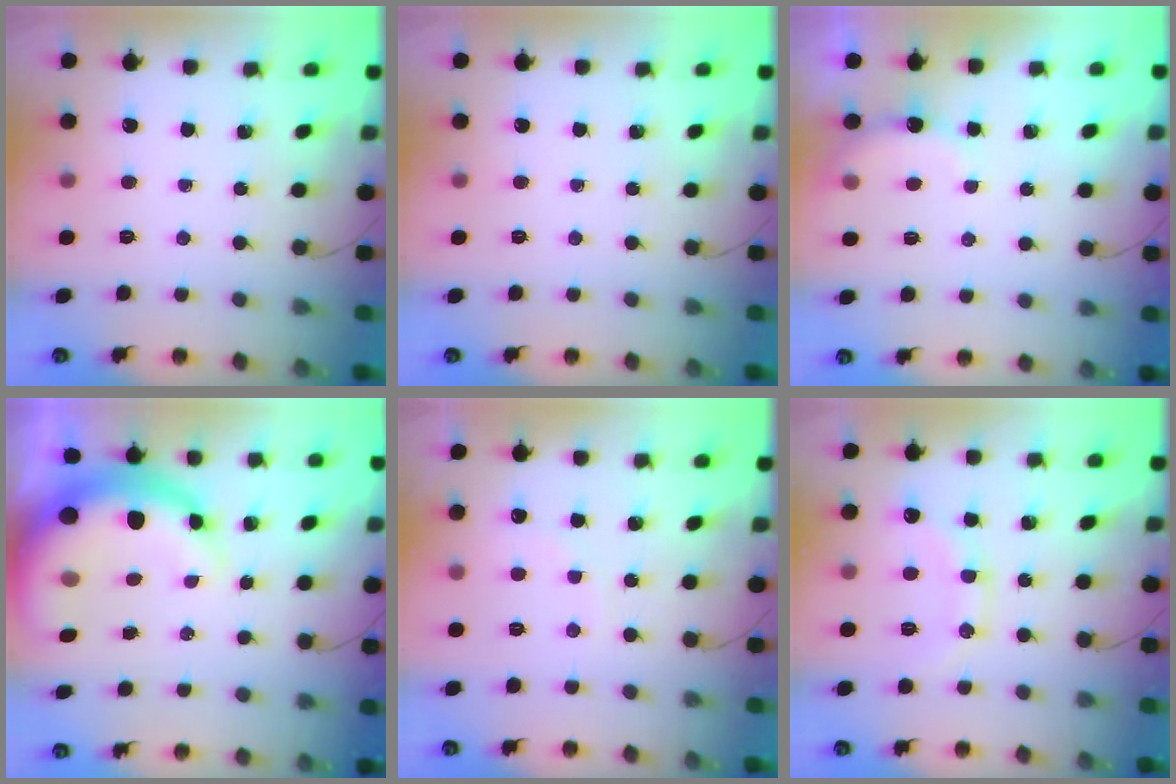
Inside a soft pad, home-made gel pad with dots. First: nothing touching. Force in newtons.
{"total": 0.0}
{"total": 4.7, "press": 4.6, "slide": 1.1}
{"total": 13.7, "press": 13.5, "slide": 2.6}
{"total": 5.5, "press": 5.4, "slide": 1.1}
{"total": 11.6, "press": 11.5, "slide": 1.1}